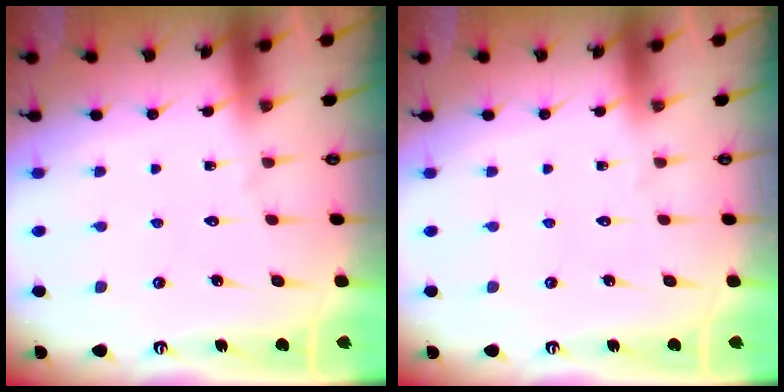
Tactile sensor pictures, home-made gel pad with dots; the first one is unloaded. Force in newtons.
{"total": 0.0}